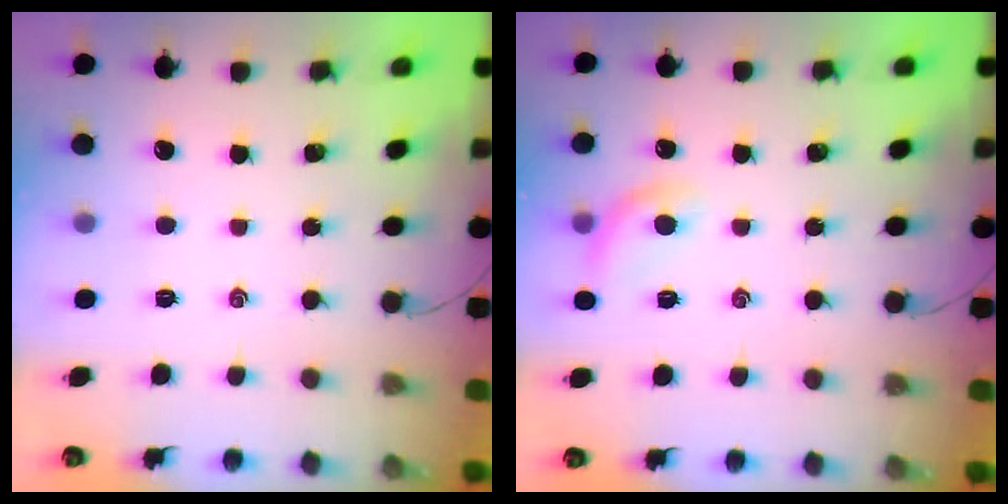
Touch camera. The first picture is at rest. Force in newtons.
{"total": 8.8, "press": 8.6, "slide": 1.7}